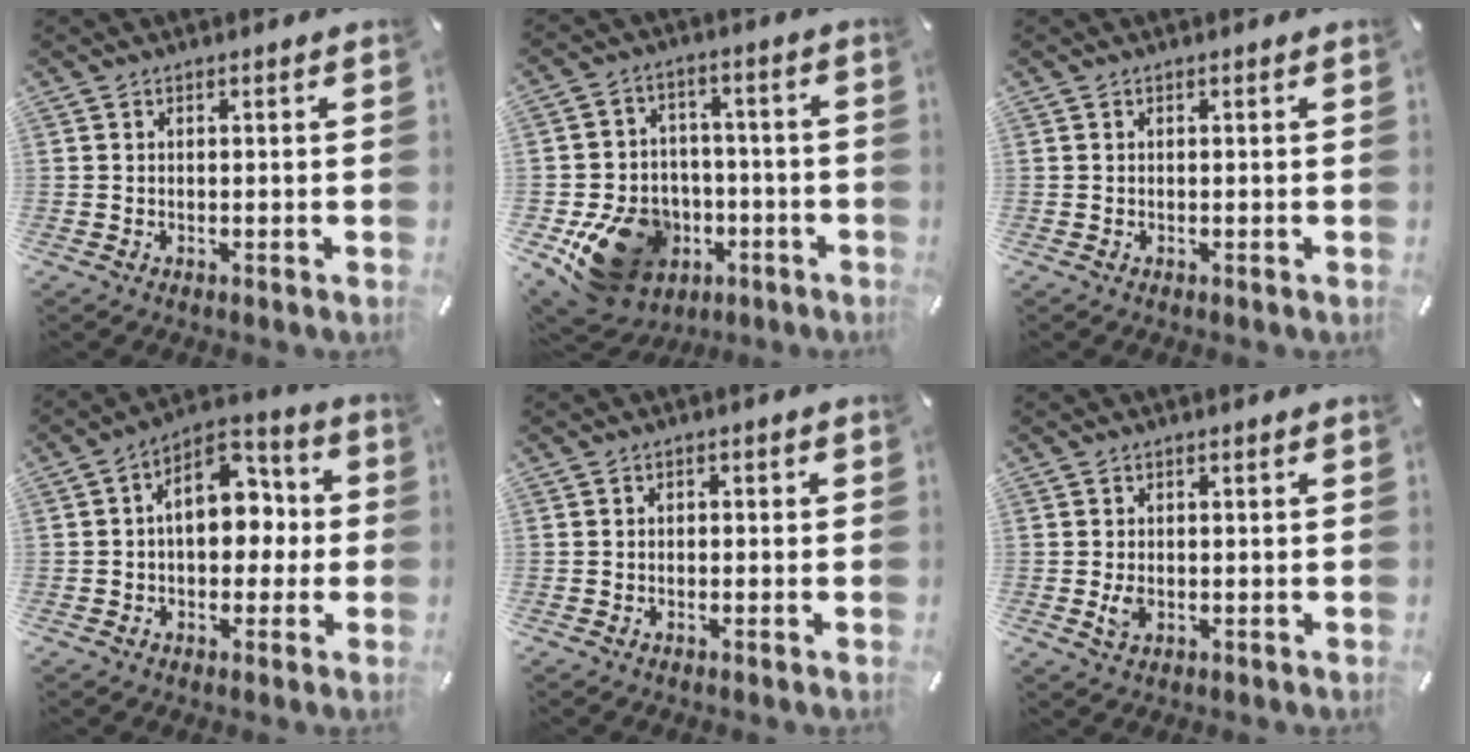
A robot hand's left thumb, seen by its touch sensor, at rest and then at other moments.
{"total": 18.7, "force": [-7.0, 15.0, 8.6], "torque": [-0.145, 0.030, -0.090]}
{"total": 0.0}
{"total": 12.7, "force": [1.7, 8.5, 9.2], "torque": [-0.117, -0.004, 0.031]}
{"total": 0.9, "force": [-0.3, 0.8, 0.4], "torque": [-0.008, 0.004, -0.008]}
{"total": 2.5, "force": [-0.3, 1.7, 1.8], "torque": [-0.032, -0.005, -0.007]}